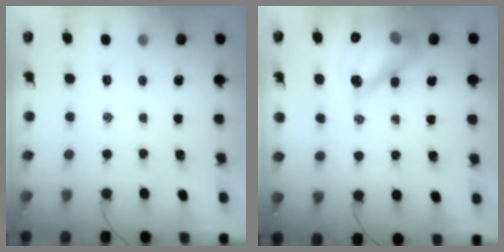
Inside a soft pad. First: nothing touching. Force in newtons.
{"total": 14.3, "press": 13.8, "slide": 3.7}